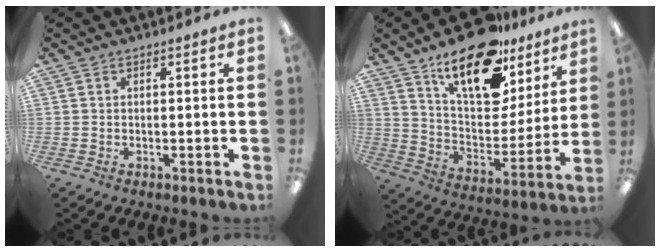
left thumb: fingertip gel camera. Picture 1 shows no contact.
{"total": 20.6, "force": [14.2, 9.3, 11.7], "torque": [-0.191, -0.089, 0.249]}